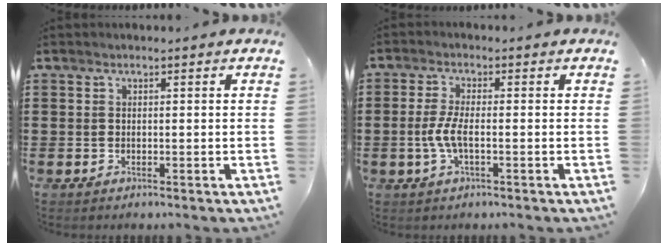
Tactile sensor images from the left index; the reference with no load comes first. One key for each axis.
{"total": 4.2, "fx": -0.9, "fy": 1.1, "fz": 4.0, "tx": -0.098, "ty": -0.008, "tz": -0.024}